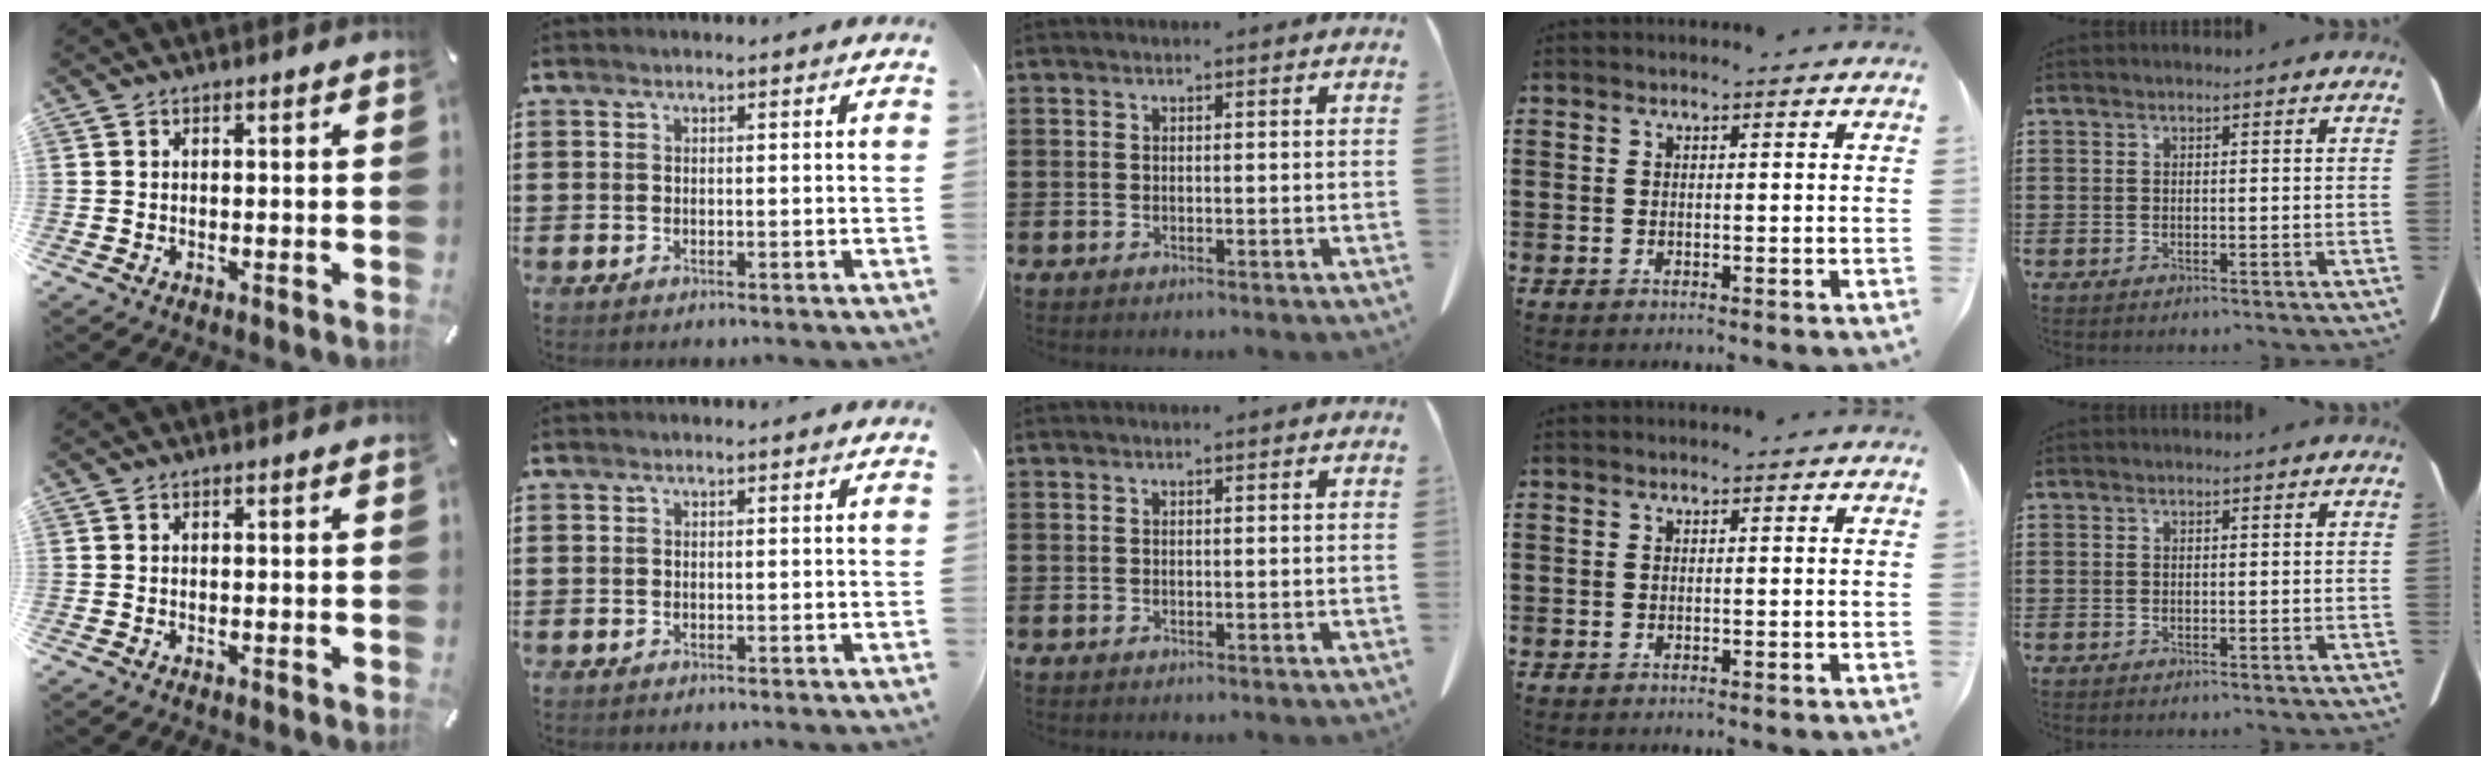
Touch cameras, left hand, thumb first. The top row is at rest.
{}